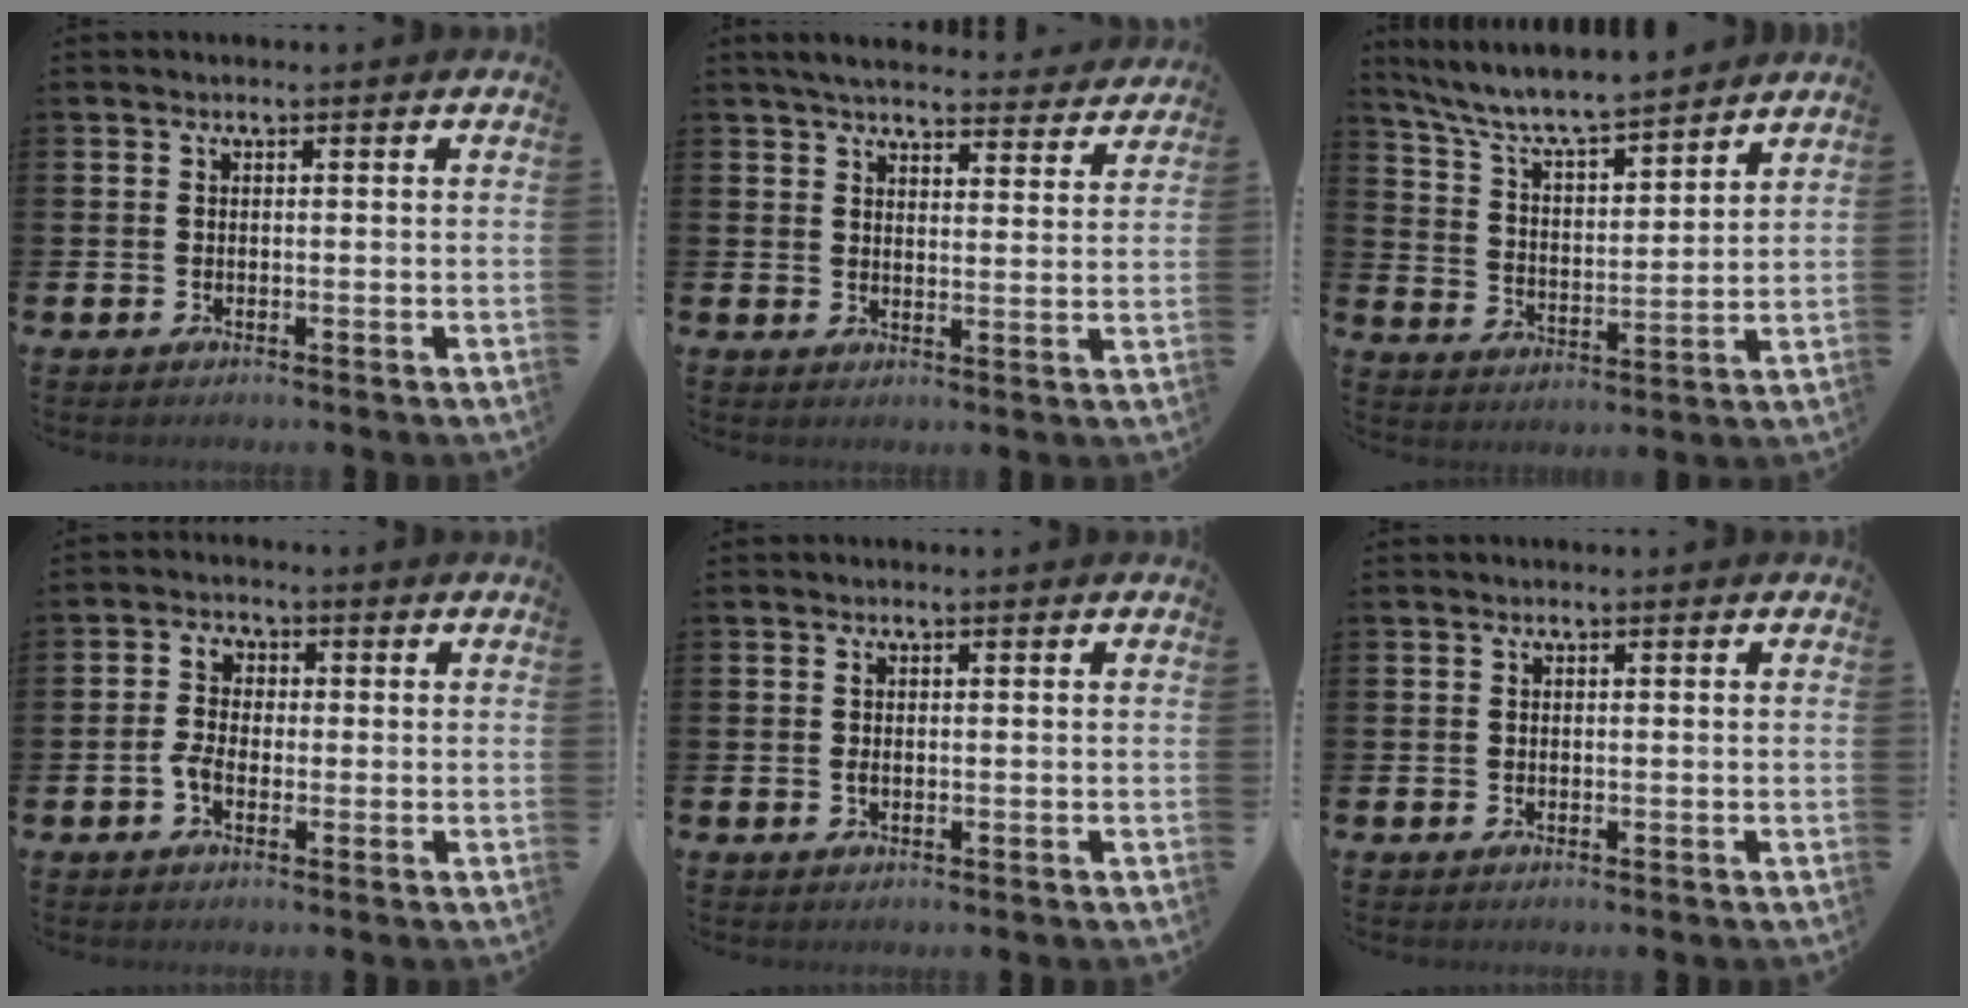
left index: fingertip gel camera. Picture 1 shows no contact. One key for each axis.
{"total": 5.1, "fx": 4.9, "fy": 0.8, "fz": 1.1, "tx": -0.034, "ty": -0.033, "tz": 0.085}
{"total": 7.6, "fx": 7.3, "fy": 0.9, "fz": 2.2, "tx": -0.078, "ty": -0.056, "tz": 0.125}
{"total": 3.5, "fx": -0.7, "fy": 2.4, "fz": 2.5, "tx": -0.044, "ty": 0.012, "tz": -0.015}
{"total": 0.9, "fx": 0.1, "fy": 0.4, "fz": 0.8, "tx": -0.016, "ty": 0.003, "tz": 0.000}
{"total": 0.0}